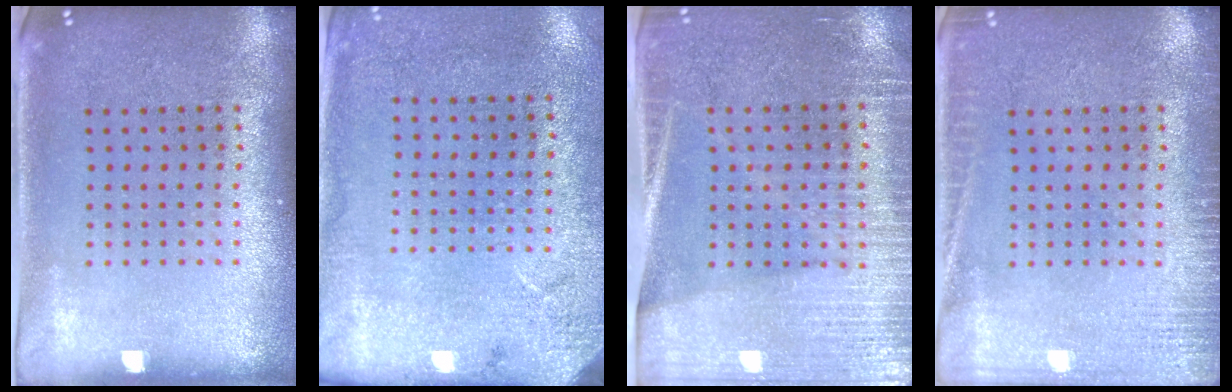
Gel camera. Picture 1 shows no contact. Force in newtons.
{"total": 2.7, "press": 2.2, "slide": 1.6}
{"total": 3.5, "press": 3.1, "slide": 1.7}
{"total": 2.7, "press": 2.7, "slide": 0.5}